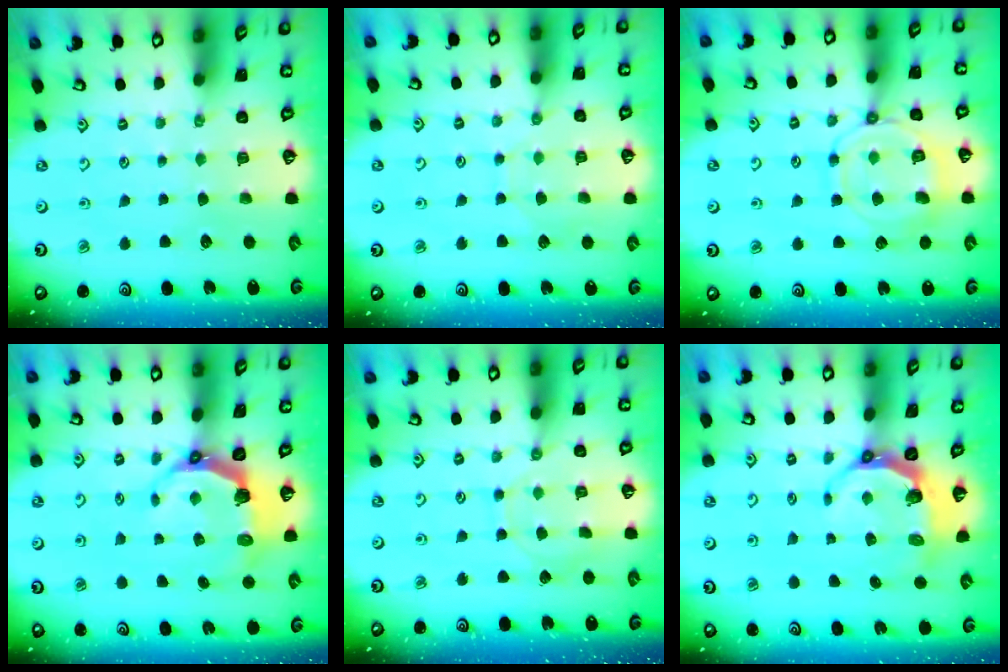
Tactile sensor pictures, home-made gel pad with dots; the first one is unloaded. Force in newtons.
{"total": 5.8, "press": 5.8, "slide": 0.6}
{"total": 12.7, "press": 12.6, "slide": 1.4}
{"total": 8.0, "press": 6.3, "slide": 5.0}
{"total": 7.9, "press": 7.8, "slide": 0.9}
{"total": 6.2, "press": 5.3, "slide": 3.2}